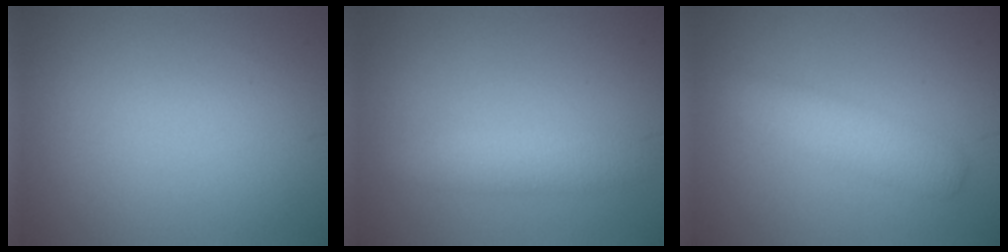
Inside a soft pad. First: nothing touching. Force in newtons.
{"total": 2.6, "press": 2.6, "slide": 0.1}
{"total": 3.1, "press": 3.1, "slide": 0.1}